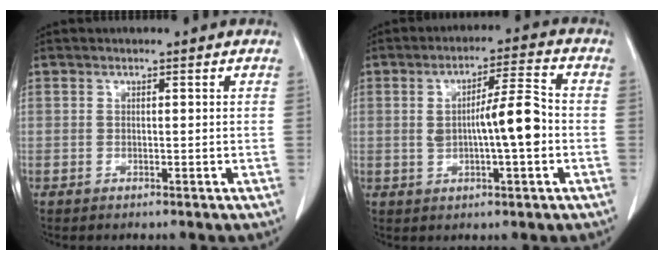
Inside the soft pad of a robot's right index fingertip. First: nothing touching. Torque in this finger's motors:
{"motor_torque": [0.35, 0.06, 0.26, 0.07]}